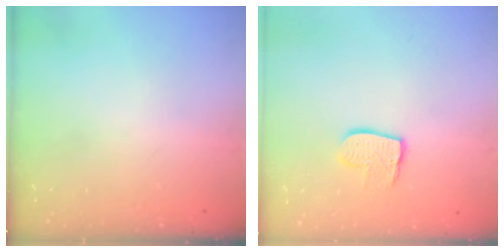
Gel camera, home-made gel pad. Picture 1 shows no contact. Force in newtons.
{"total": 8.7, "press": 8.6, "slide": 0.7}